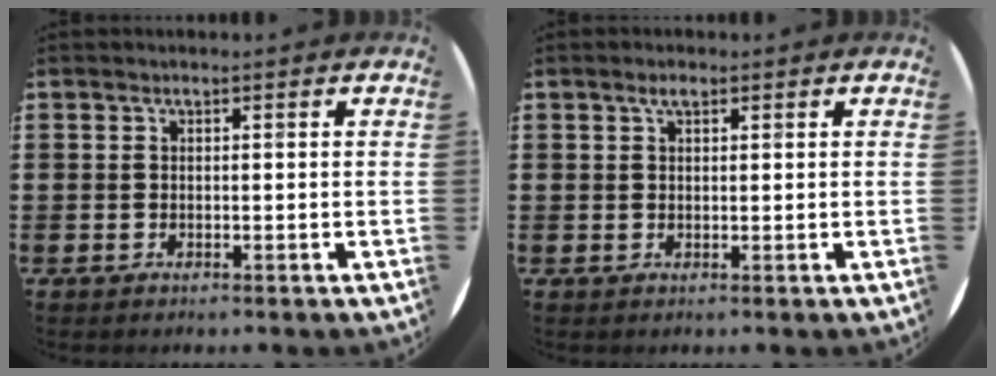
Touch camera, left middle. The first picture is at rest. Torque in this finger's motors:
{"motor_torque": [0.25, 0.01, -0.02, -0.01]}